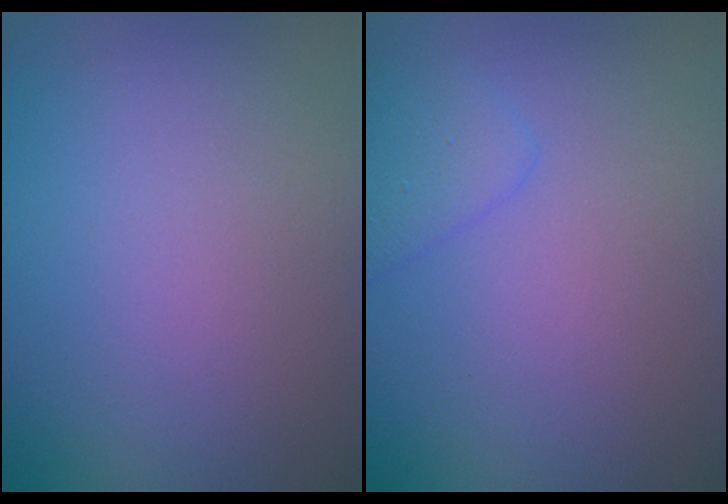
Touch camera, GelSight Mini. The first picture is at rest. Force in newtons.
{"total": 1.9, "press": 1.9, "slide": 0.1}